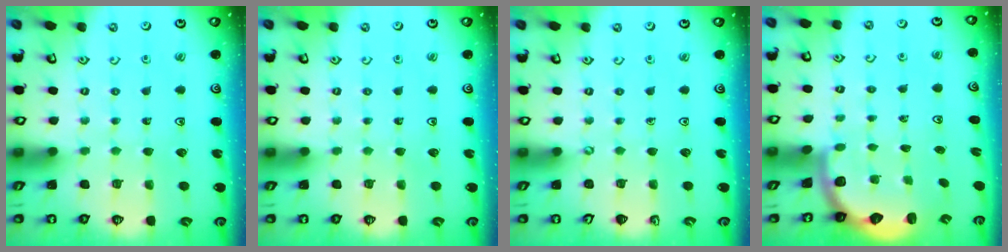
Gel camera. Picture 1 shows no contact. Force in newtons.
{"total": 0.0}
{"total": 0.0}
{"total": 2.5, "press": 2.1, "slide": 1.4}